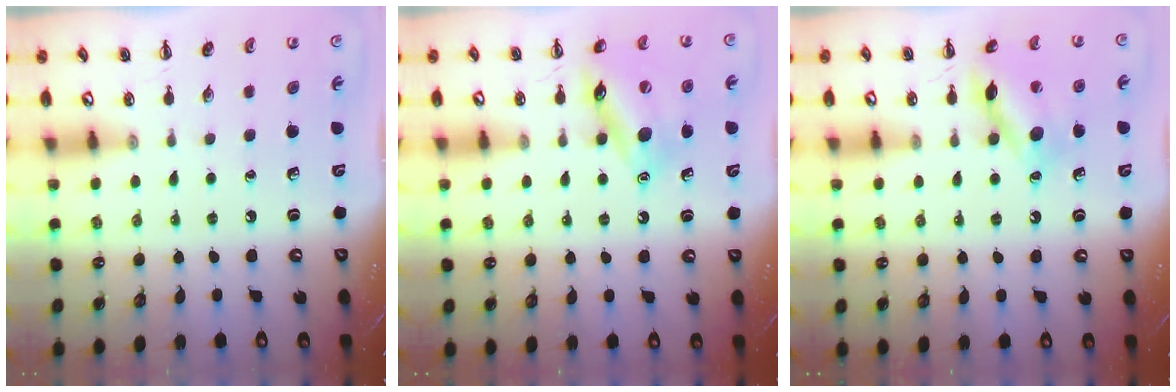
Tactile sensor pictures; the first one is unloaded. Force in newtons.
{"total": 14.6, "press": 14.4, "slide": 2.2}
{"total": 13.4, "press": 13.4, "slide": 0.9}